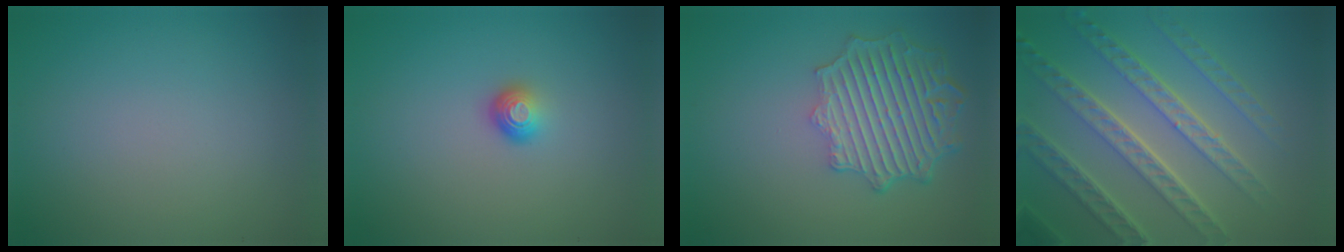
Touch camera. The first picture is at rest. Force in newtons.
{"total": 1.6, "press": 1.1, "slide": 1.1}
{"total": 6.9, "press": 5.5, "slide": 4.2}
{"total": 7.9, "press": 5.7, "slide": 5.5}